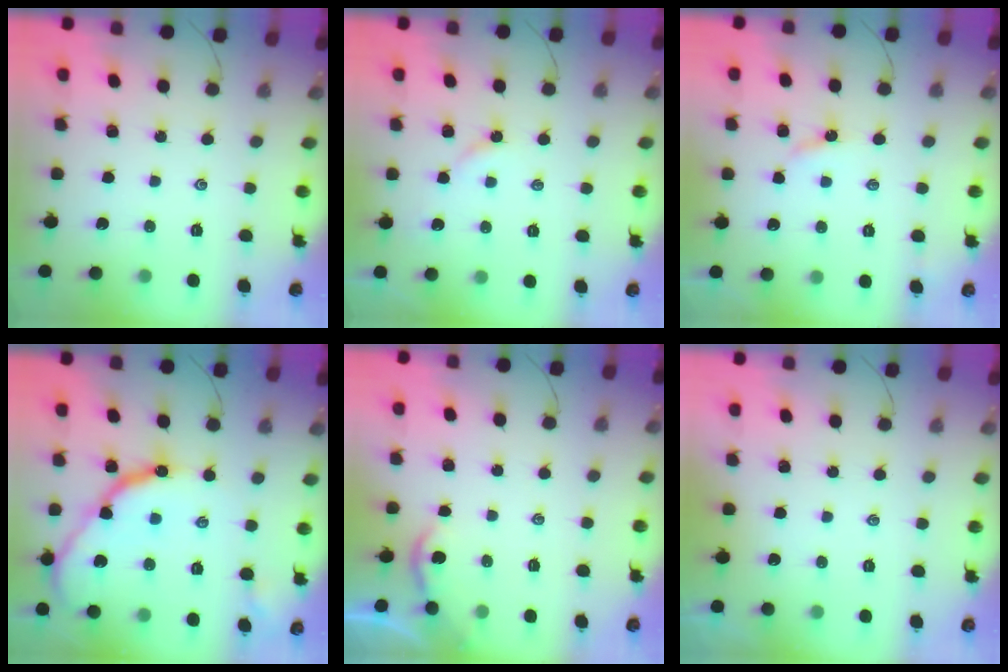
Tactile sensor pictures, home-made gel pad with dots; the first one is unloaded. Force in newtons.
{"total": 3.3, "press": 3.3, "slide": 0.4}
{"total": 3.6, "press": 3.6, "slide": 0.5}
{"total": 13.7, "press": 13.6, "slide": 0.5}
{"total": 2.0, "press": 1.9, "slide": 0.4}
{"total": 1.2, "press": 1.2, "slide": 0.3}